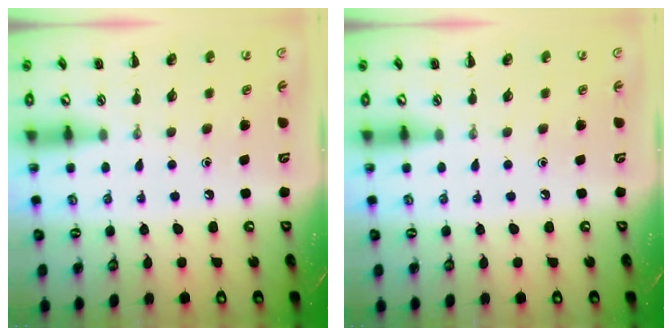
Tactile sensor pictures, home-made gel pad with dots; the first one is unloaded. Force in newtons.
{"total": 0.0}